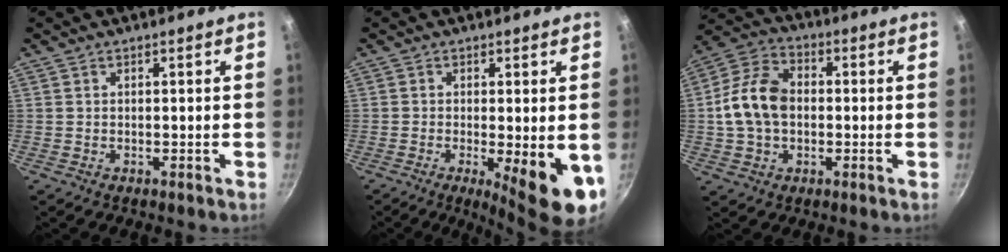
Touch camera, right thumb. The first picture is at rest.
{"total": 10.7, "force": [-2.5, 2.7, 10.0], "torque": [-0.120, -0.011, -0.025]}
{"total": 12.4, "force": [-0.1, 8.9, 8.7], "torque": [-0.144, 0.028, -0.017]}